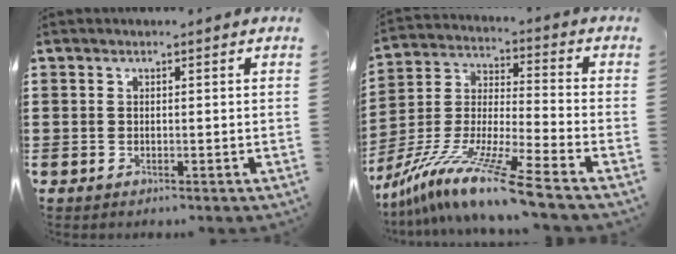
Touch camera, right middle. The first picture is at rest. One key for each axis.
{"total": 12.4, "fx": -10.3, "fy": -1.1, "fz": 6.9, "tx": -0.141, "ty": -0.005, "tz": -0.205}